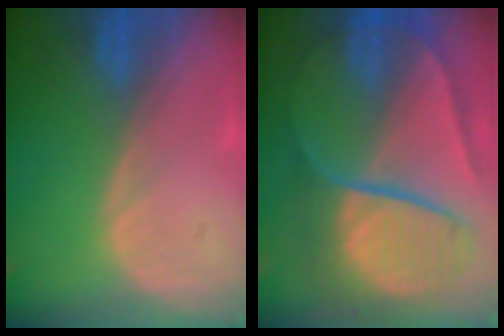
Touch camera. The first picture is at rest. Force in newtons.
{"total": 10.7, "press": 10.6, "slide": 1.0}